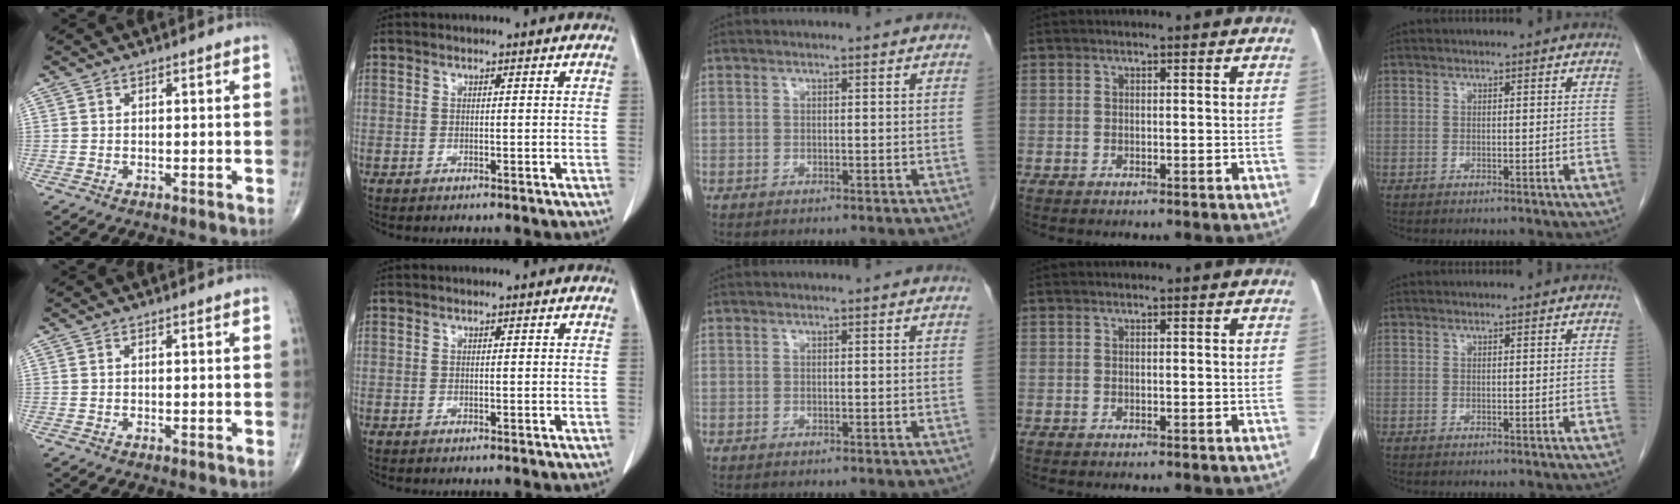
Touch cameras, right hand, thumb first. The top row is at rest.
{}